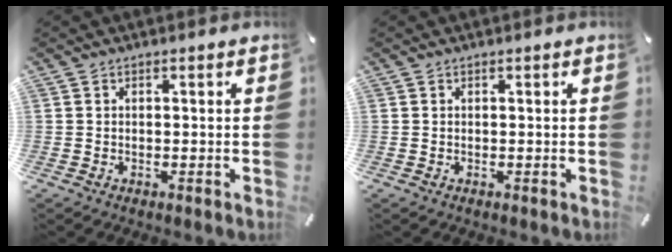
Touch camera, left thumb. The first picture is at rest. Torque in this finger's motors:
{"motor_torque": [0.00, 0.00, 0.00, 0.00, 0.00]}